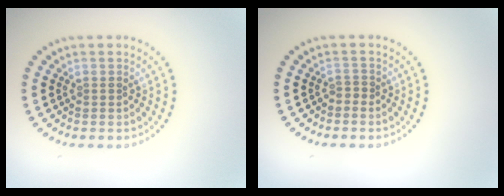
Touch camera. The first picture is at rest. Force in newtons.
{"total": 0.6, "press": 0.2, "slide": 0.6}